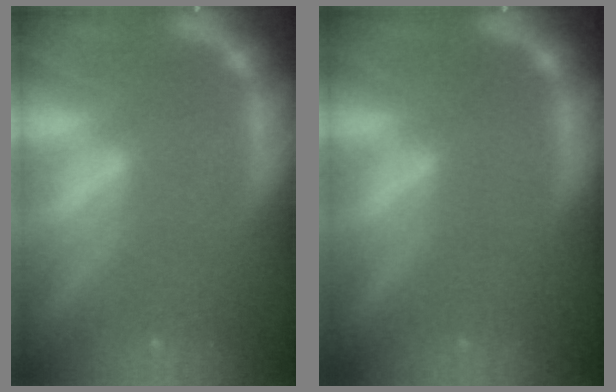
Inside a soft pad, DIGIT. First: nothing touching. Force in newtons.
{"total": 0.0}